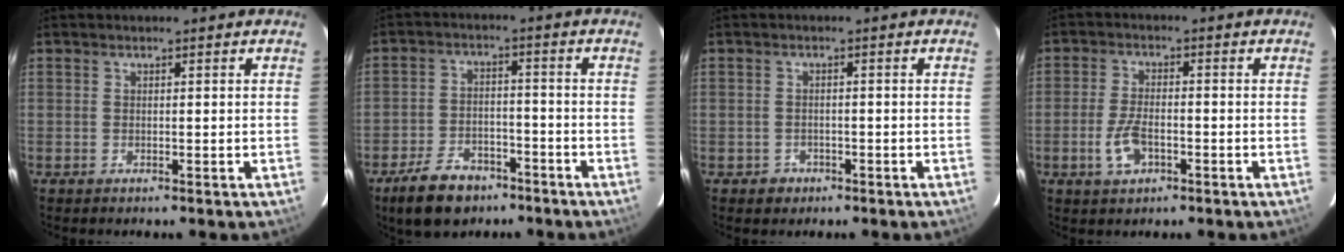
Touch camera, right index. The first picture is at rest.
{"total": 11.0, "force": [-7.5, 6.1, 5.1], "torque": [-0.127, 0.009, -0.115]}
{"total": 2.6, "force": [-1.2, 2.3, 0.3], "torque": [-0.011, 0.005, -0.013]}
{"total": 5.8, "force": [-2.3, 2.9, 4.5], "torque": [-0.099, -0.002, -0.040]}